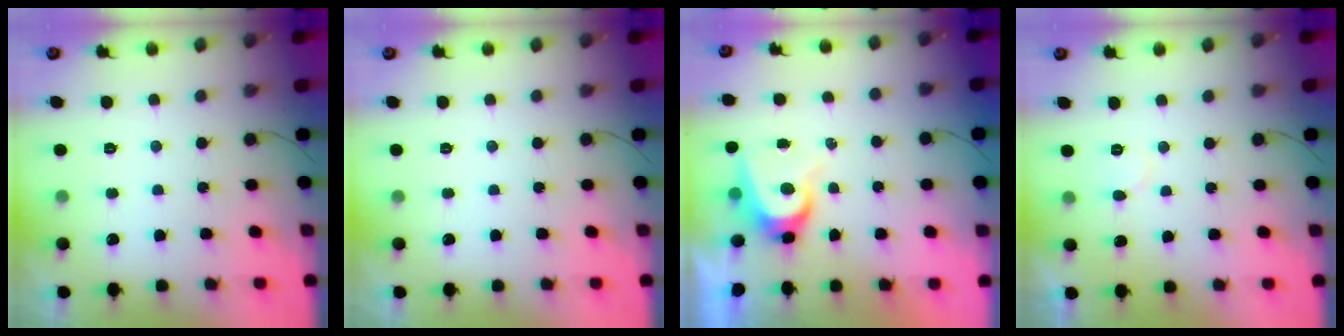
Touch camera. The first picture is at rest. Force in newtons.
{"total": 0.0}
{"total": 6.3, "press": 6.3, "slide": 0.5}
{"total": 3.5, "press": 3.5, "slide": 0.4}